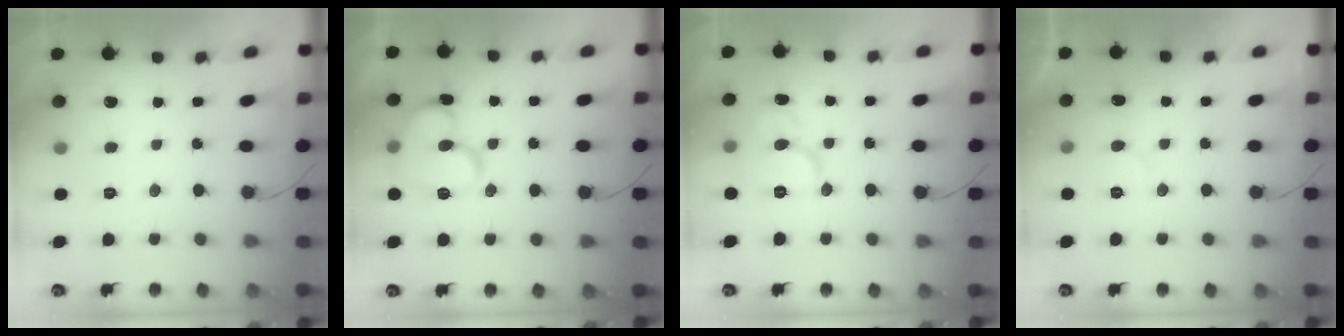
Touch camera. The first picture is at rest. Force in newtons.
{"total": 12.8, "press": 12.8, "slide": 1.5}
{"total": 9.0, "press": 8.9, "slide": 1.0}
{"total": 7.2, "press": 7.2, "slide": 0.4}